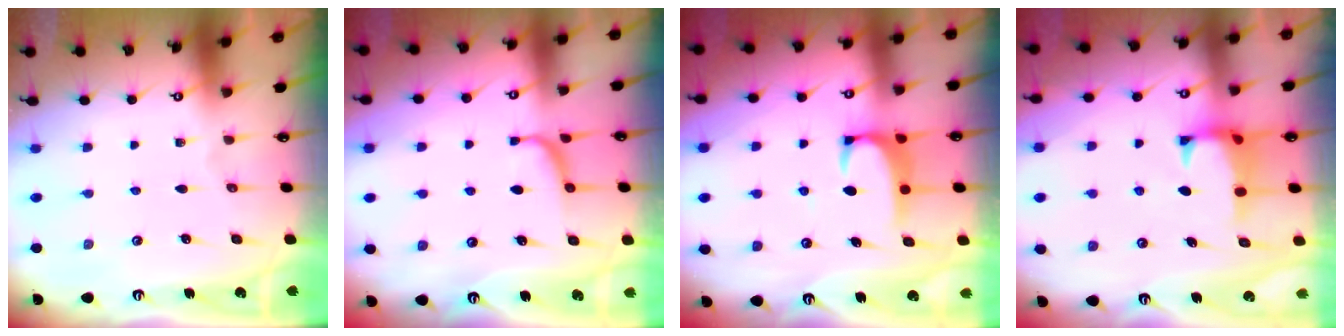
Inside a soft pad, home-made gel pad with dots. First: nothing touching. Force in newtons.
{"total": 1.4, "press": 1.4, "slide": 0.3}
{"total": 2.0, "press": 2.0, "slide": 0.3}
{"total": 0.8, "press": 0.1, "slide": 0.8}